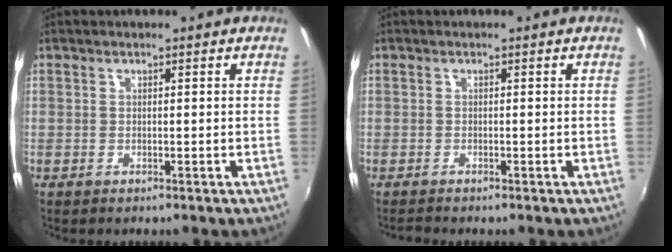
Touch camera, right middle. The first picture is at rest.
{"total": 1.2, "force": [-1.1, 0.0, 0.4], "torque": [-0.009, -0.004, -0.021]}